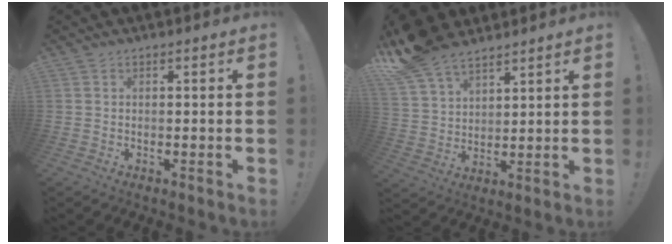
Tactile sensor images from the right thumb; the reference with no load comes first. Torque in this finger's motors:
{"motor_torque": [-0.87, 1.82, 1.09, 0.87, 0.33]}